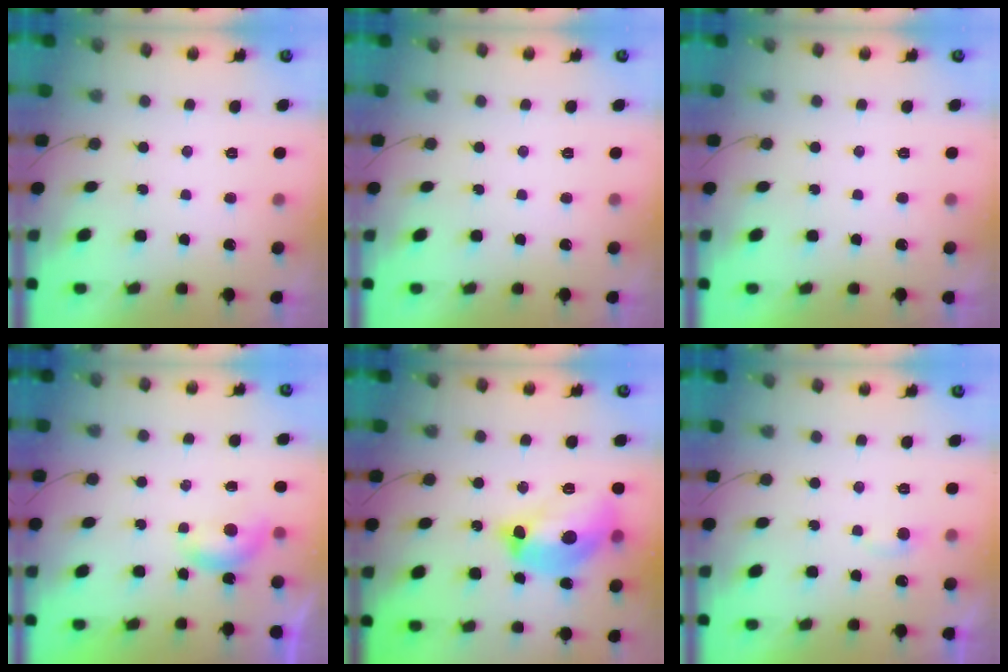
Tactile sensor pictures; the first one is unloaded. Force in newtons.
{"total": 0.0}
{"total": 0.0}
{"total": 4.0, "press": 4.0, "slide": 0.4}
{"total": 14.6, "press": 14.5, "slide": 1.4}
{"total": 3.8, "press": 3.7, "slide": 0.4}